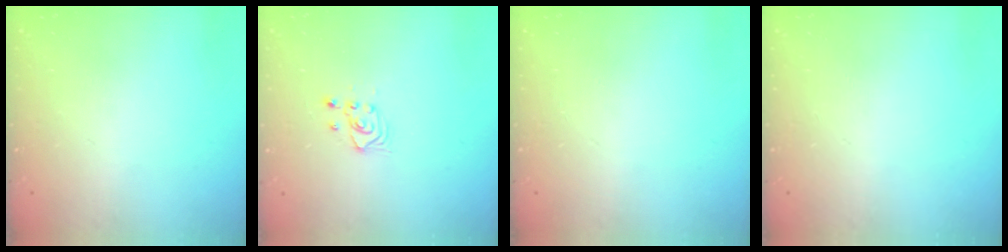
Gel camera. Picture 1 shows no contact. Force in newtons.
{"total": 3.2, "press": 3.2, "slide": 0.4}
{"total": 0.0}
{"total": 0.0}